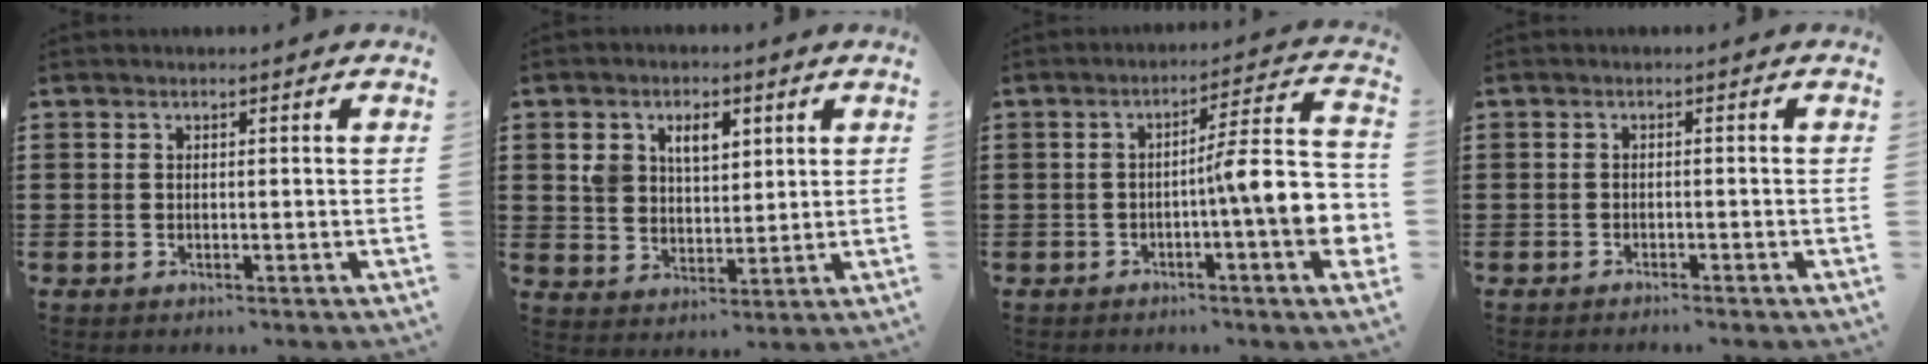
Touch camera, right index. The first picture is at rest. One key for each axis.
{"total": 5.7, "fx": 2.7, "fy": 3.9, "fz": 3.2, "tx": -0.071, "ty": 0.015, "tz": 0.046}
{"total": 9.6, "fx": -1.3, "fy": 1.2, "fz": 9.4, "tx": -0.135, "ty": -0.020, "tz": -0.026}
{"total": 0.9, "fx": -0.9, "fy": 0.0, "fz": 0.0, "tx": -0.002, "ty": 0.001, "tz": -0.020}